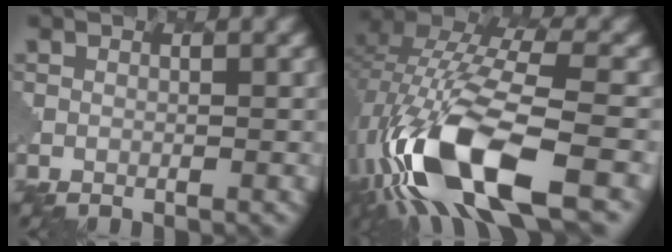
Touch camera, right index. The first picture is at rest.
{"total": 13.6, "force": [-5.9, 5.2, 11.1], "torque": [-0.238, -0.006, -0.100]}